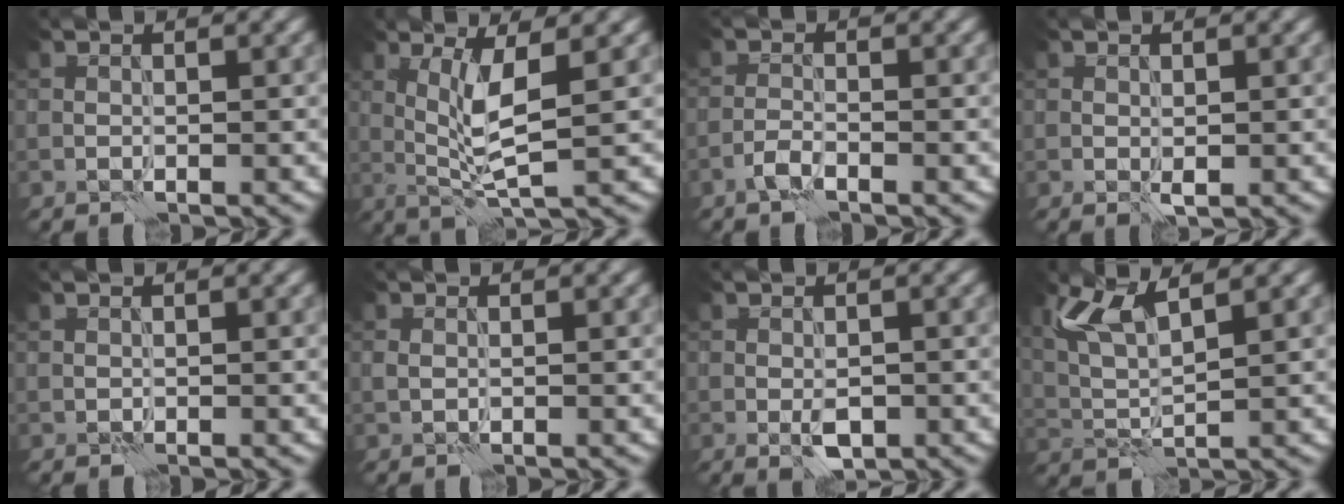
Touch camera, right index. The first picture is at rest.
{"total": 4.4, "force": [0.7, 0.6, 4.3], "torque": [-0.094, -0.005, 0.020]}
{"total": 1.5, "force": [-1.1, 0.3, 1.0], "torque": [-0.023, 0.004, -0.026]}
{"total": 0.9, "force": [-0.1, 0.5, 0.8], "torque": [-0.012, 0.000, -0.002]}
{"total": 0.0}
{"total": 0.6, "force": [0.1, 0.5, 0.4], "torque": [-0.009, 0.002, 0.000]}
{"total": 2.3, "force": [-0.7, 1.1, 1.8], "torque": [-0.033, -0.002, -0.012]}
{"total": 4.7, "force": [2.4, 1.3, 3.8], "torque": [-0.096, 0.004, 0.051]}